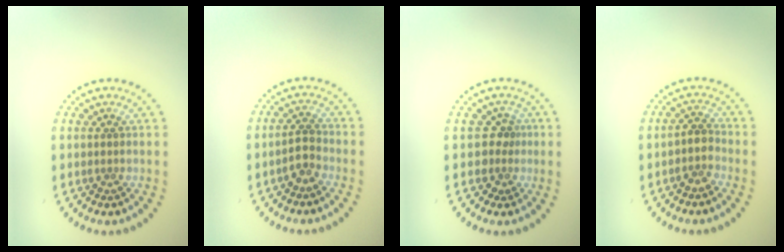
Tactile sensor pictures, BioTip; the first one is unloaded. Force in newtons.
{"total": 1.9, "press": 1.7, "slide": 0.8}
{"total": 1.9, "press": 1.4, "slide": 1.3}
{"total": 1.9, "press": 1.6, "slide": 1.2}